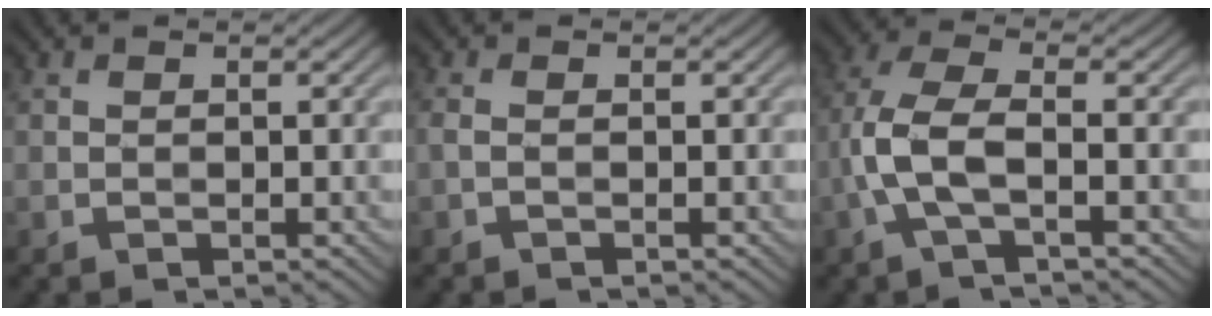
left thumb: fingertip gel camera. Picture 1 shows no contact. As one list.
[{"total": 1.0, "force": [-0.4, 0.2, 0.9], "torque": [-0.024, 0.001, -0.011]}, {"total": 6.3, "force": [-1.7, 2.1, 5.7], "torque": [-0.136, 0.011, -0.044]}]